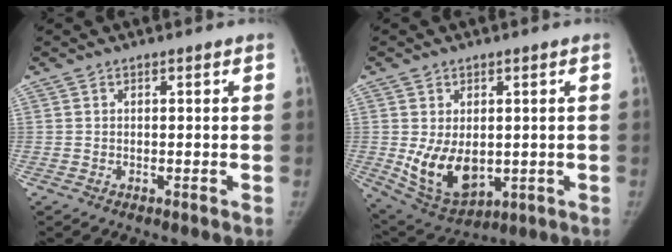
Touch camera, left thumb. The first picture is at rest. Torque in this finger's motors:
{"motor_torque": [0.67, 0.77, 0.71, -0.56, 0.14]}